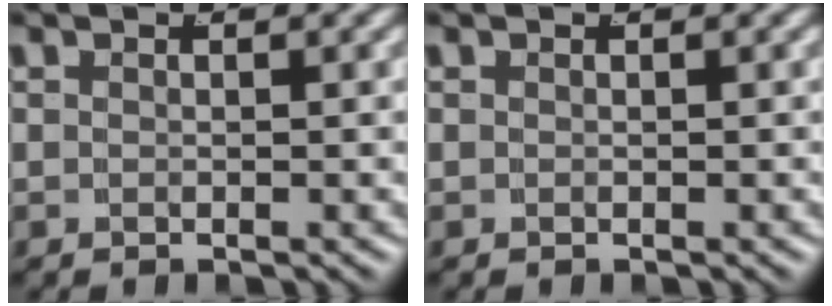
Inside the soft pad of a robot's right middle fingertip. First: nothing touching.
{"total": 0.0}